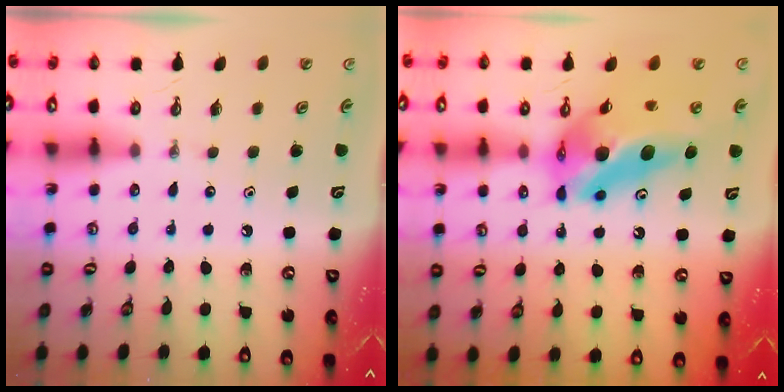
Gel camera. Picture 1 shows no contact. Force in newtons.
{"total": 17.4, "press": 15.7, "slide": 7.4}